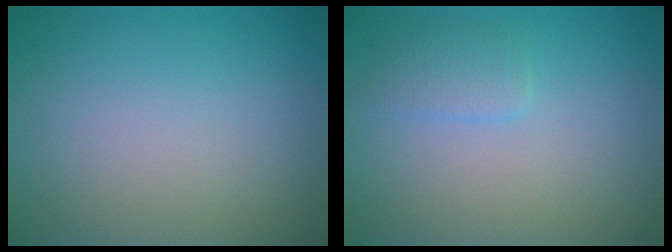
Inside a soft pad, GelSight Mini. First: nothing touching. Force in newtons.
{"total": 1.4, "press": 1.4, "slide": 0.1}